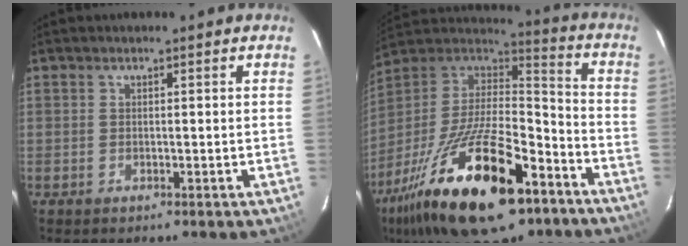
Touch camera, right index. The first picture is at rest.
{"total": 29.0, "force": [-16.1, 11.4, 21.3], "torque": [-0.406, -0.032, -0.264]}